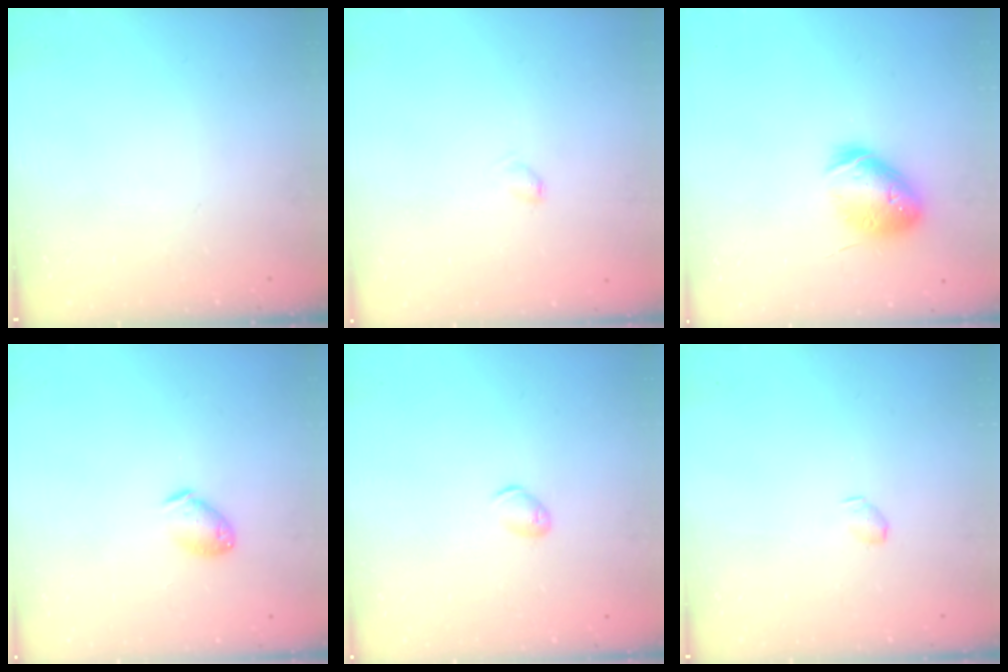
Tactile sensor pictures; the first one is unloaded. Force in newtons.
{"total": 2.7, "press": 2.7, "slide": 0.4}
{"total": 14.9, "press": 14.7, "slide": 2.2}
{"total": 7.3, "press": 7.3, "slide": 0.8}
{"total": 5.6, "press": 5.6, "slide": 0.8}
{"total": 2.9, "press": 2.9, "slide": 0.5}